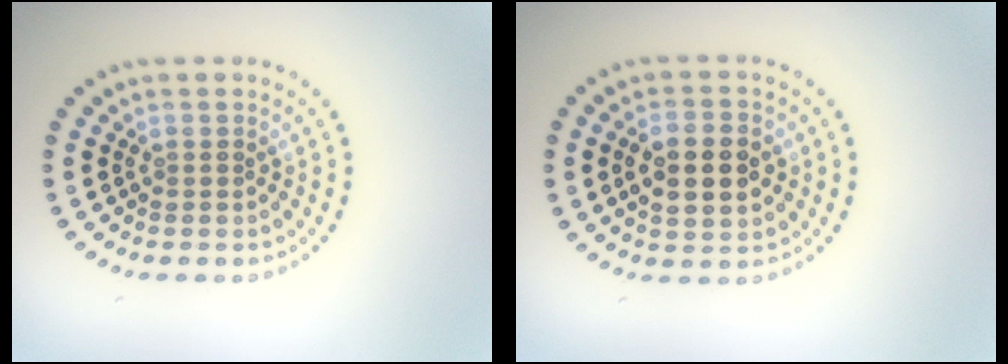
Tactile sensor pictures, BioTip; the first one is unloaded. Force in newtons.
{"total": 4.9, "press": 4.9, "slide": 0.2}